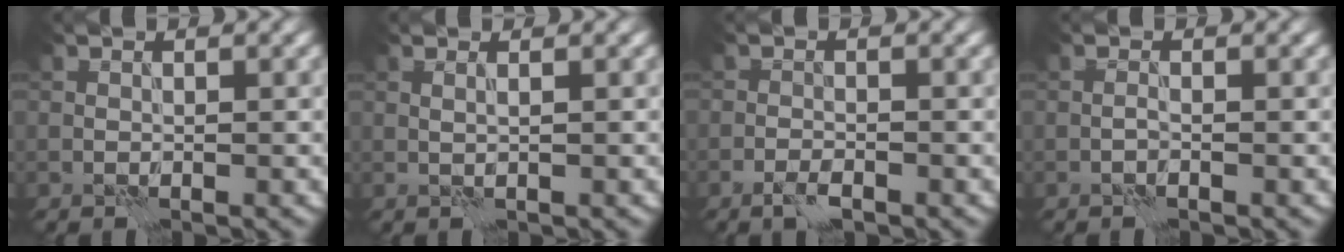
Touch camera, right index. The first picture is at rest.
{"total": 1.3, "force": [0.7, 0.4, 1.0], "torque": [-0.007, -0.005, -0.001]}
{"total": 1.8, "force": [-1.2, 0.6, 1.2], "torque": [-0.024, 0.000, -0.025]}
{"total": 0.5, "force": [-0.4, -0.1, 0.2], "torque": [-0.004, 0.003, -0.011]}